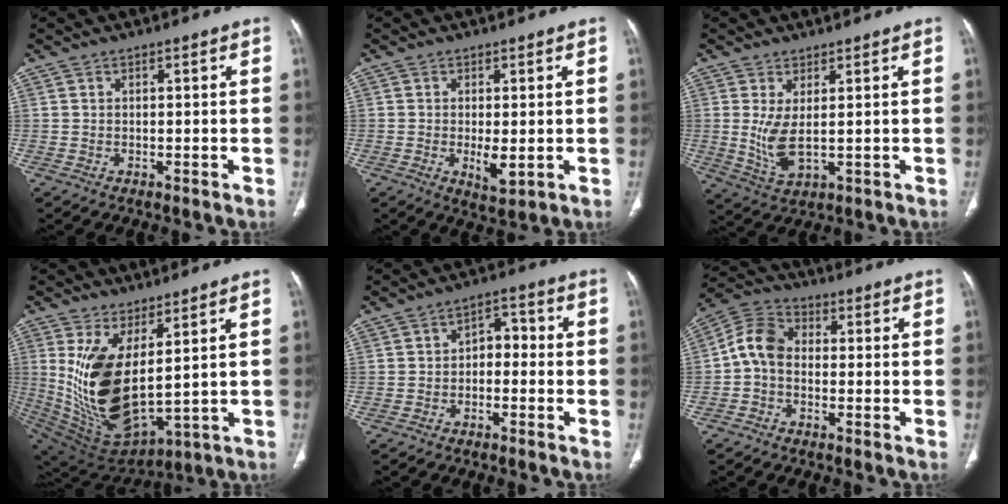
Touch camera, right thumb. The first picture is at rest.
{"total": 4.2, "force": [-0.6, 1.6, 3.8], "torque": [-0.065, -0.013, -0.005]}
{"total": 5.9, "force": [0.6, 2.2, 5.4], "torque": [-0.120, -0.018, 0.022]}
{"total": 17.1, "force": [3.6, 7.7, 14.8], "torque": [-0.287, -0.043, 0.099]}
{"total": 4.7, "force": [-1.1, 3.2, 3.2], "torque": [-0.030, 0.030, -0.028]}
{"total": 7.2, "force": [-0.9, 5.2, 4.9], "torque": [-0.084, 0.024, -0.032]}